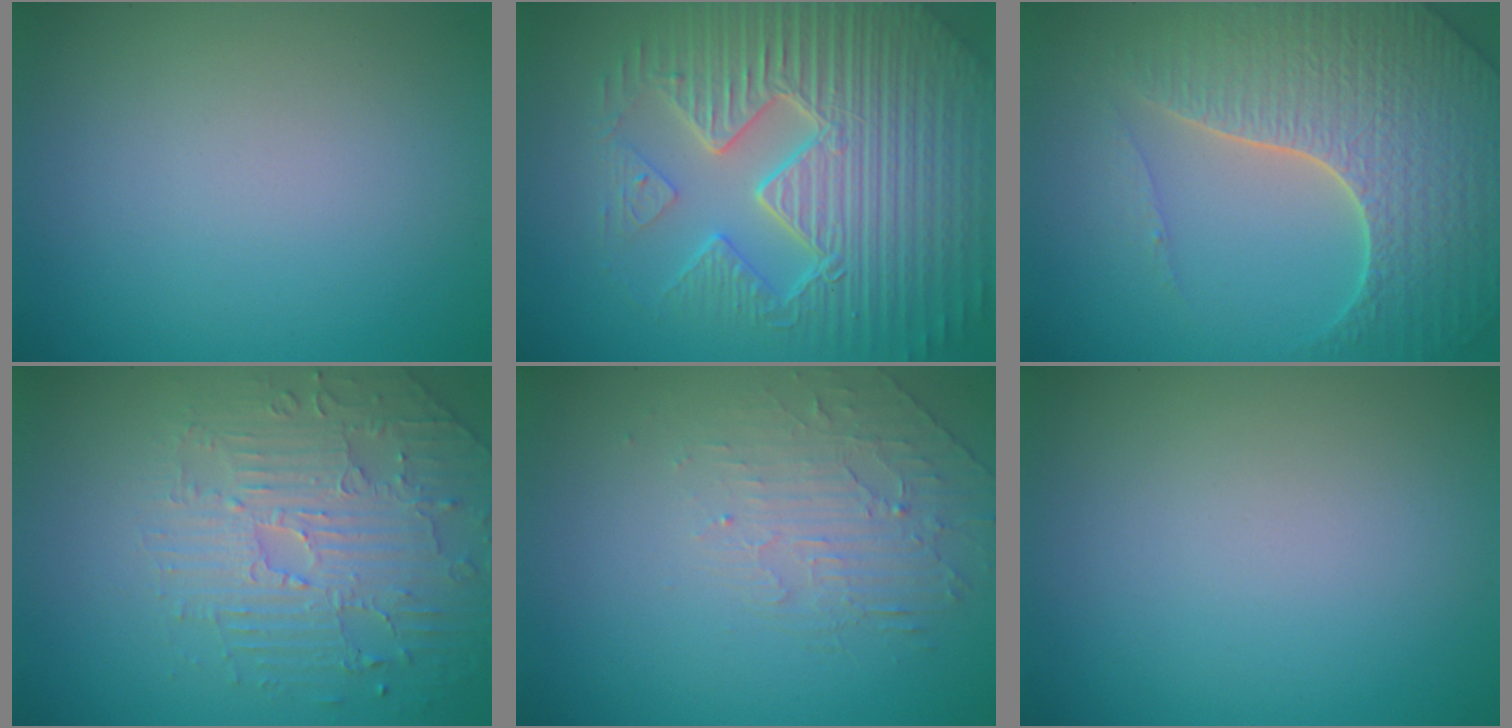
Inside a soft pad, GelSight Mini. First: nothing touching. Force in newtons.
{"total": 9.7, "press": 6.9, "slide": 6.8}
{"total": 7.1, "press": 6.9, "slide": 1.8}
{"total": 4.6, "press": 3.9, "slide": 2.3}
{"total": 2.1, "press": 1.2, "slide": 1.7}
{"total": 0.0}